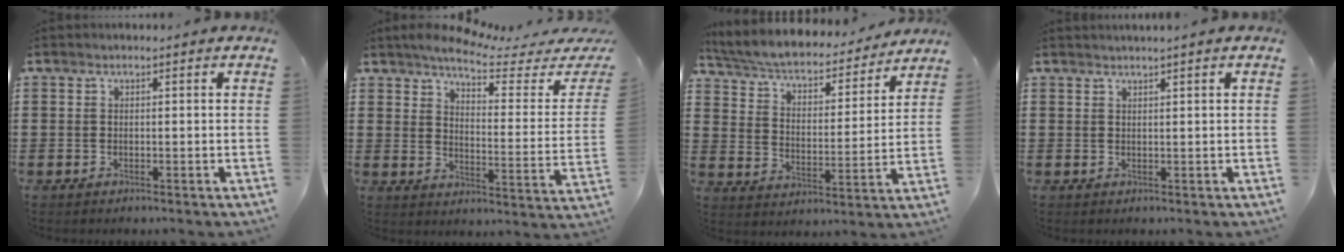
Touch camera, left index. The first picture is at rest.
{"total": 5.1, "force": [4.4, 0.5, 2.6], "torque": [-0.067, -0.030, 0.068]}
{"total": 5.2, "force": [4.7, 0.8, 2.0], "torque": [-0.062, -0.034, 0.074]}
{"total": 0.8, "force": [0.8, -0.3, 0.2], "torque": [-0.002, -0.002, 0.015]}